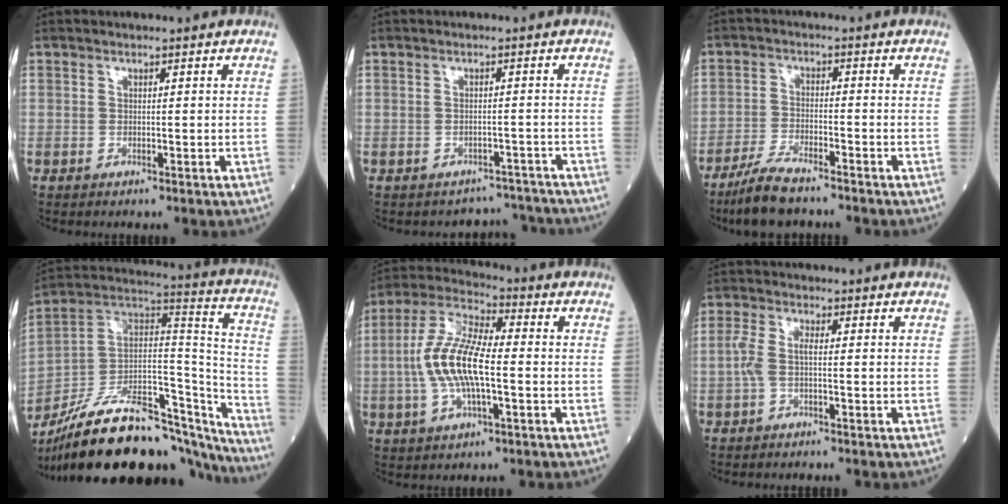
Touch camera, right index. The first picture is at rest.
{"total": 4.0, "force": [-3.7, 1.0, -1.3], "torque": [0.020, 0.021, -0.043]}
{"total": 6.8, "force": [-5.6, 1.1, 3.7], "torque": [-0.080, -0.017, -0.105]}
{"total": 30.7, "force": [-24.8, 8.7, 15.9], "torque": [-0.240, 0.018, -0.383]}
{"total": 12.1, "force": [-1.3, 3.4, 11.6], "torque": [-0.246, 0.012, -0.027]}
{"total": 3.1, "force": [-0.6, 0.8, 3.0], "torque": [-0.077, 0.008, -0.015]}